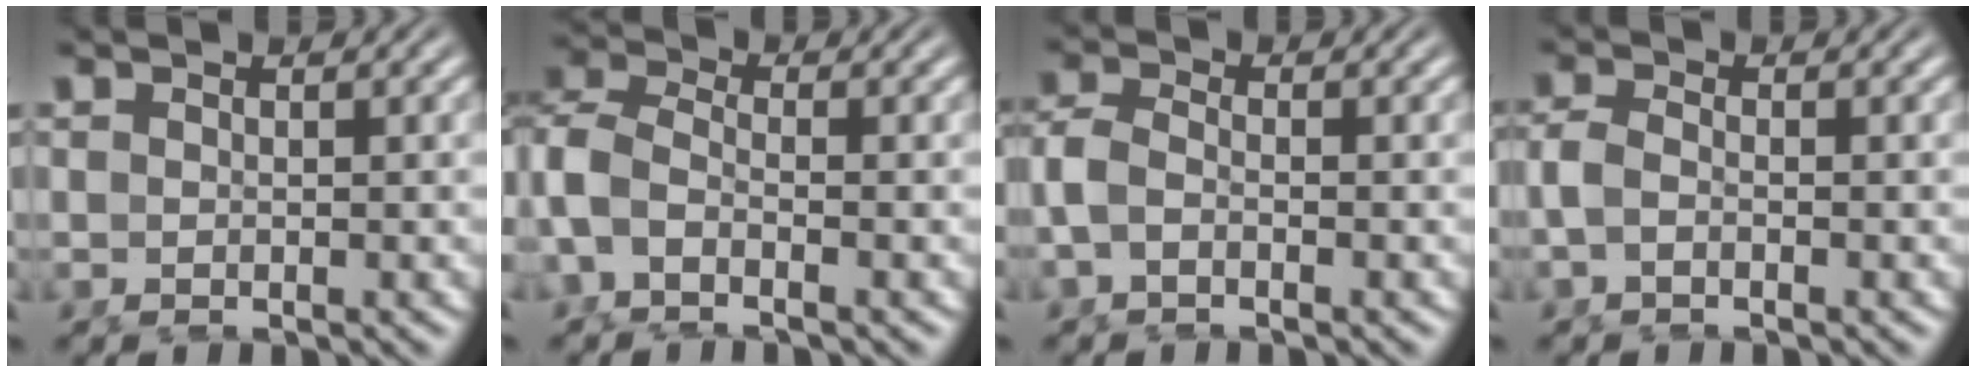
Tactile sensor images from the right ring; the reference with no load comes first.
{"total": 6.4, "force": [-1.3, 5.0, 3.8], "torque": [-0.105, -0.021, -0.024]}
{"total": 2.6, "force": [-1.0, 1.7, 1.8], "torque": [-0.051, -0.008, -0.017]}
{"total": 1.7, "force": [-0.8, 0.7, 1.3], "torque": [-0.037, -0.008, -0.012]}